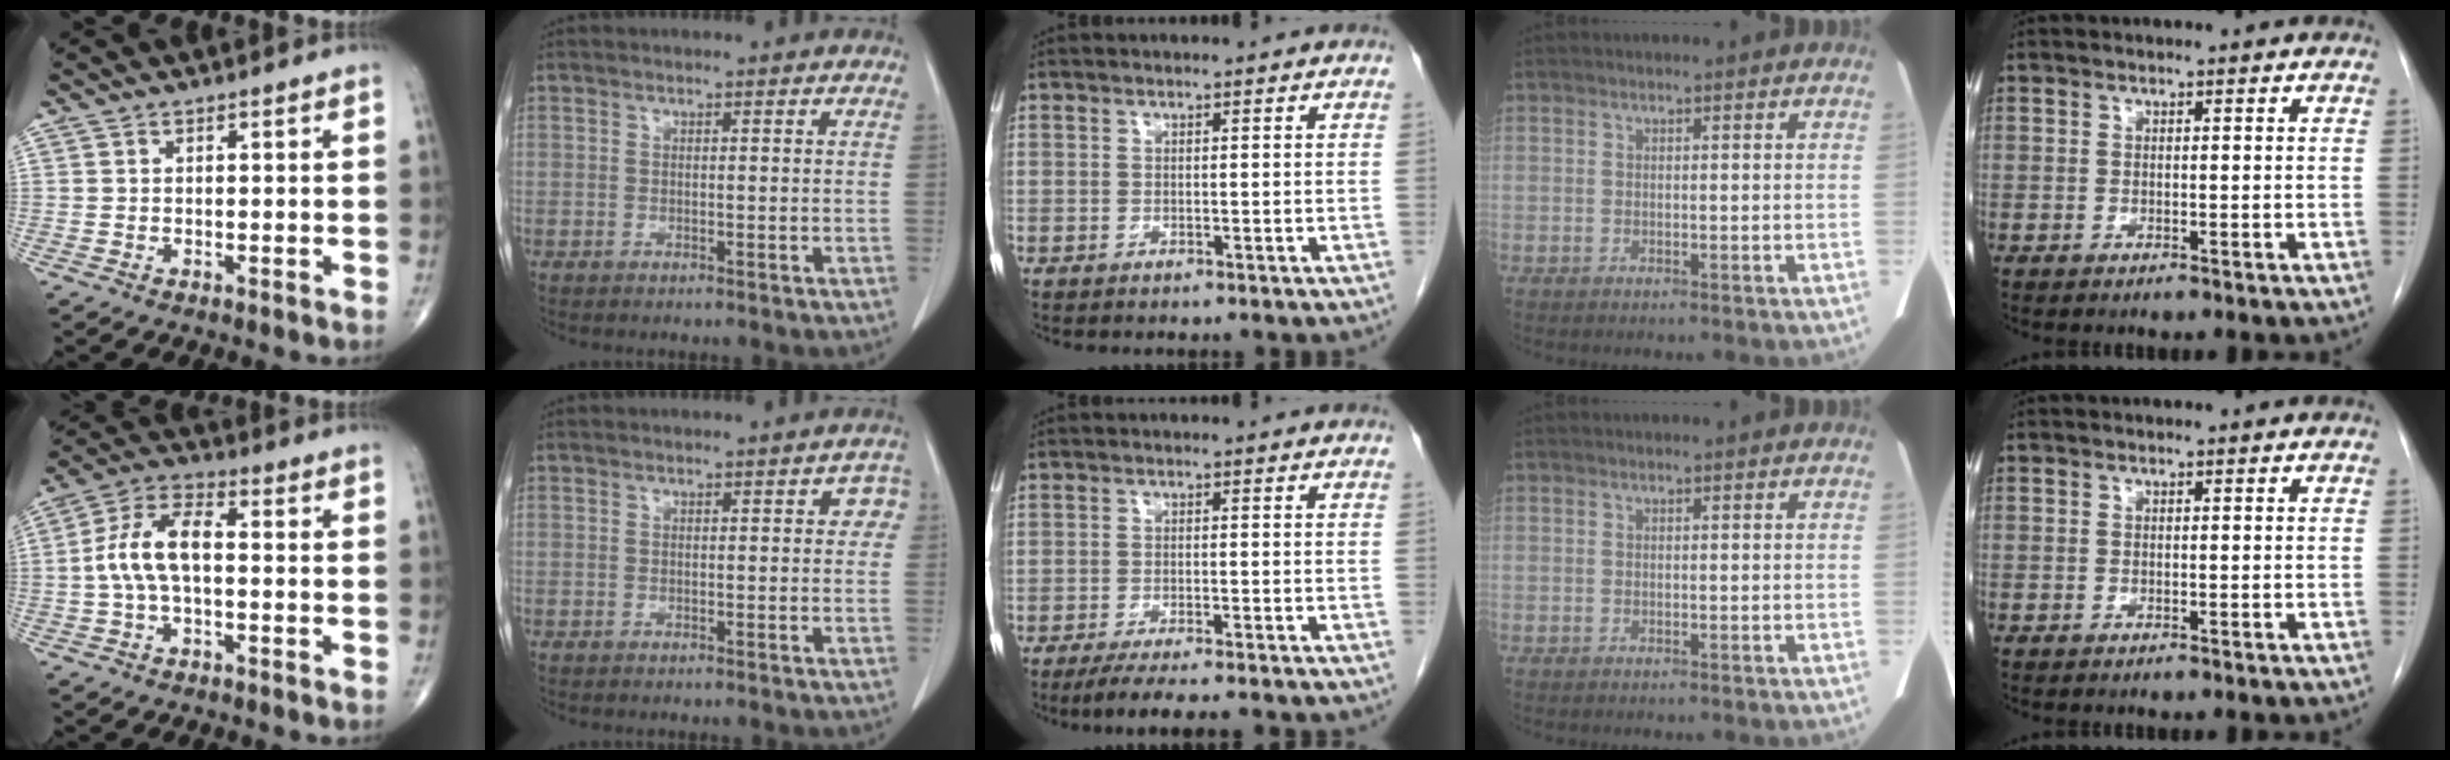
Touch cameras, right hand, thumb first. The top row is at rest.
{"thumb": {"total": 9.7, "force": [-0.4, 4.8, 8.5], "torque": [-0.174, 0.034, -0.013]}, "index": {"total": 2.4, "force": [0.5, 1.2, 2.0], "torque": [-0.008, 0.011, 0.000]}, "middle": {"total": 8.7, "force": [-7.3, 0.5, 4.7], "torque": [-0.060, -0.016, -0.108]}}